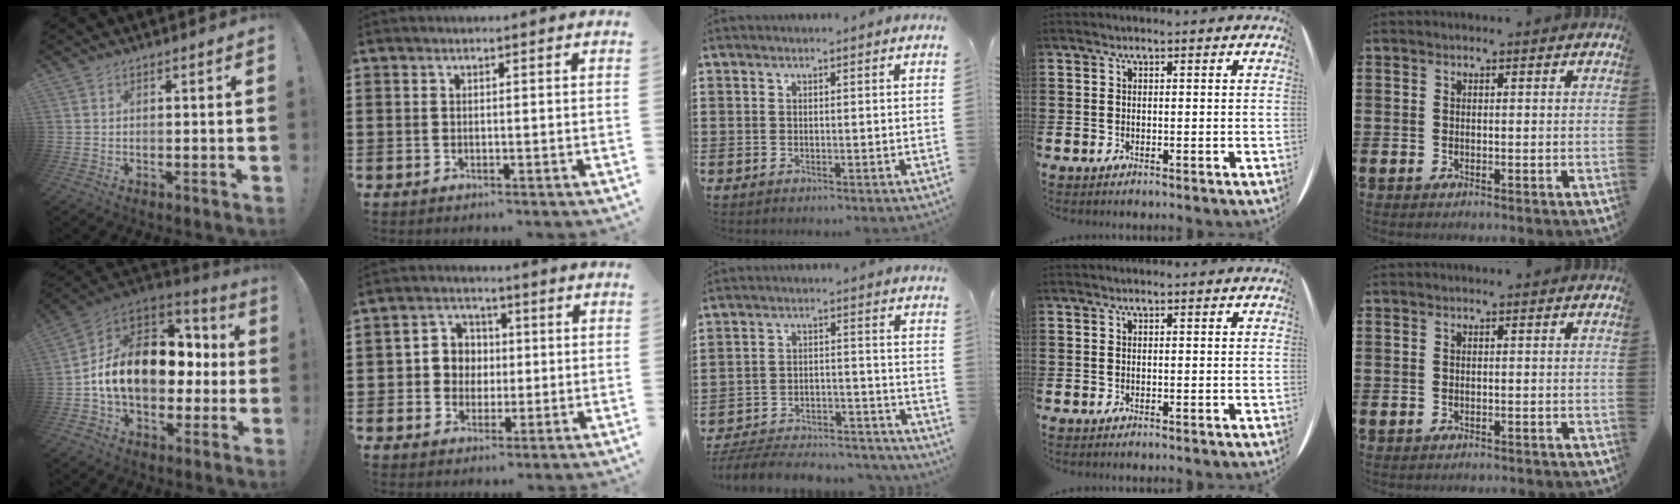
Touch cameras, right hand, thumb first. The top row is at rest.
{"thumb": {"total": 18.4, "force": [1.5, 13.4, 12.5], "torque": [-0.190, 0.006, 0.047]}, "index": {"total": 4.2, "force": [0.0, 4.1, 1.0], "torque": [-0.034, 0.015, -0.001]}, "middle": {"total": 6.1, "force": [-5.9, 1.0, 1.3], "torque": [-0.037, 0.007, -0.122]}}